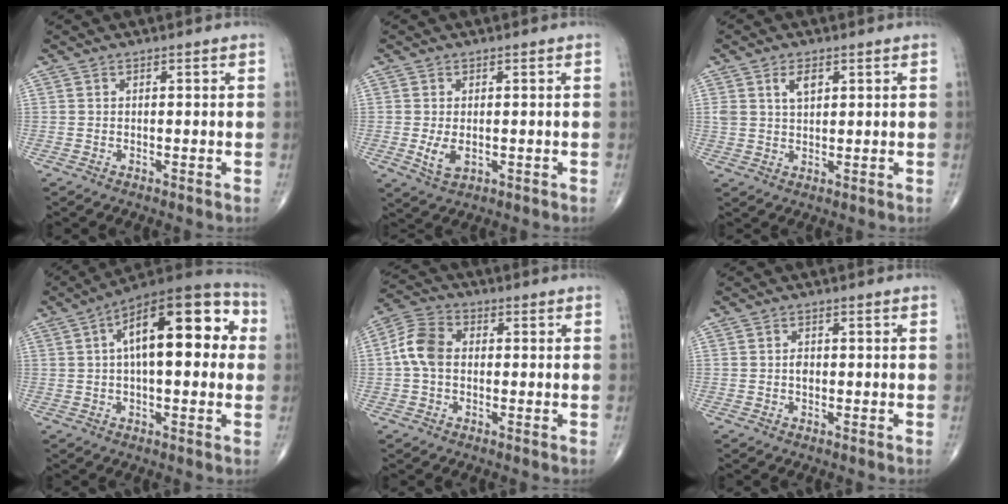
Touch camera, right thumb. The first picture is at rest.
{"total": 3.7, "force": [-0.5, 2.0, 3.0], "torque": [-0.056, -0.009, -0.004]}
{"total": 4.0, "force": [1.8, 2.2, 2.8], "torque": [-0.044, -0.007, 0.036]}
{"total": 20.1, "force": [4.0, 8.6, 17.7], "torque": [-0.244, 0.034, 0.049]}
{"total": 7.4, "force": [0.0, 5.2, 5.3], "torque": [-0.104, 0.024, -0.010]}
{"total": 1.4, "force": [-0.1, 1.0, 1.1], "torque": [-0.015, 0.002, -0.002]}